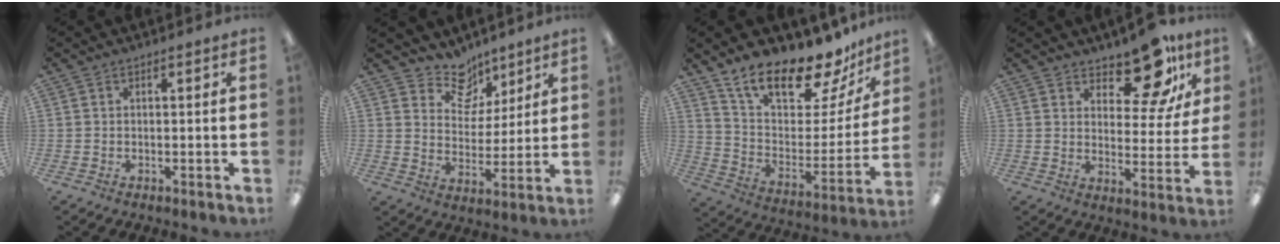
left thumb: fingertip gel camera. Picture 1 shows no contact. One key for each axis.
{"total": 10.4, "fx": 7.9, "fy": 6.4, "fz": 2.5, "tx": -0.039, "ty": -0.056, "tz": 0.147}
{"total": 18.8, "fx": 15.8, "fy": 6.1, "fz": 8.2, "tx": -0.150, "ty": -0.118, "tz": 0.276}
{"total": 12.4, "fx": 9.6, "fy": 5.1, "fz": 6.0, "tx": -0.073, "ty": -0.068, "tz": 0.167}